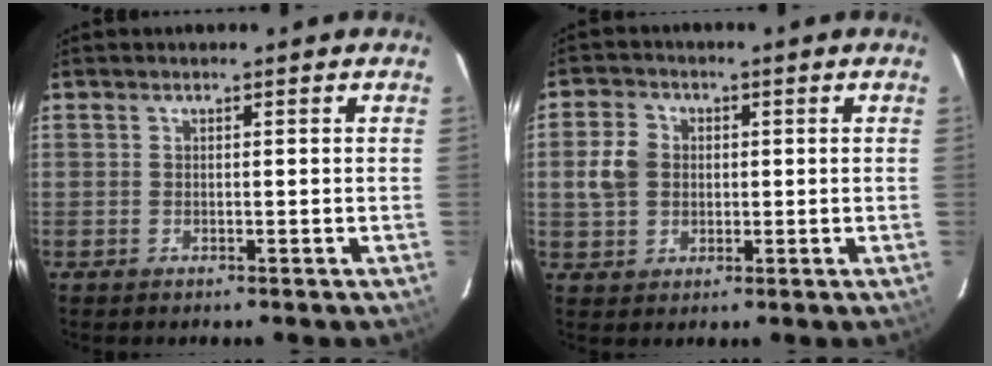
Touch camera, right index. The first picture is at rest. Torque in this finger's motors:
{"motor_torque": [0.72, 0.31, 0.27, 0.05]}